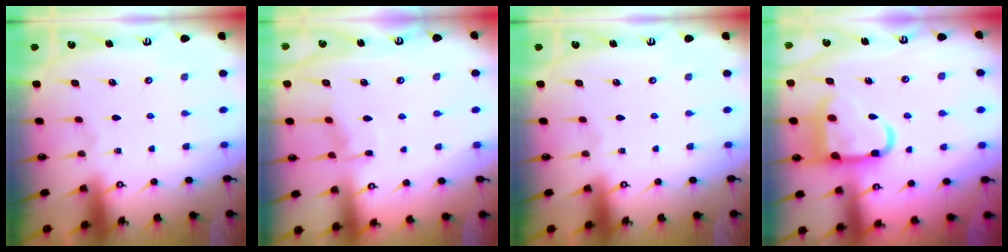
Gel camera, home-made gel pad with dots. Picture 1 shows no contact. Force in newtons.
{"total": 5.6, "press": 5.6, "slide": 0.6}
{"total": 0.0}
{"total": 13.9, "press": 13.8, "slide": 1.7}